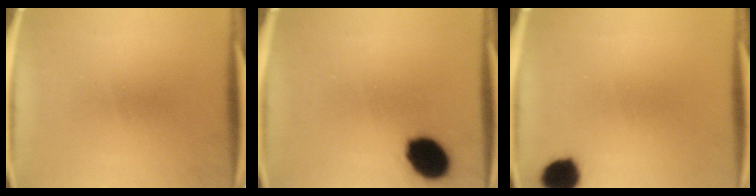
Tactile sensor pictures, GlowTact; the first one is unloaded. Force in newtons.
{"total": 11.6}
{"total": 7.0}